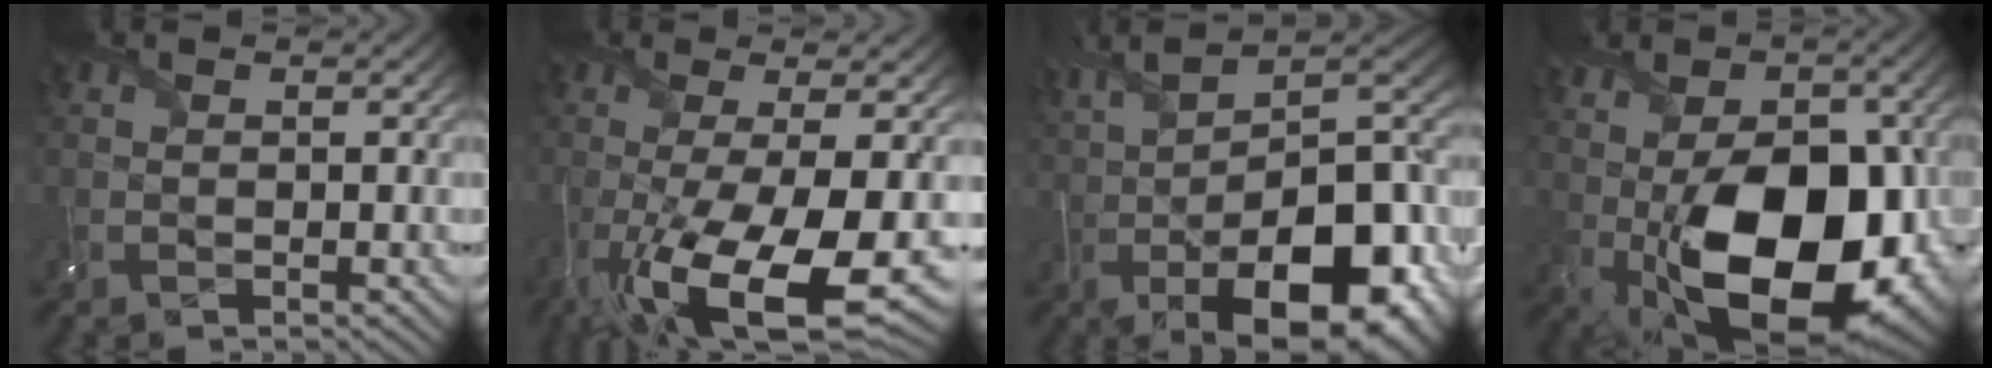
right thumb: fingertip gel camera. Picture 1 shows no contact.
{"total": 14.3, "force": [-5.4, 3.6, 12.7], "torque": [-0.239, -0.038, -0.080]}
{"total": 19.5, "force": [-3.0, 8.8, 17.2], "torque": [-0.247, -0.015, -0.038]}
{"total": 18.5, "force": [-3.5, 10.9, 14.6], "torque": [-0.190, -0.024, -0.048]}